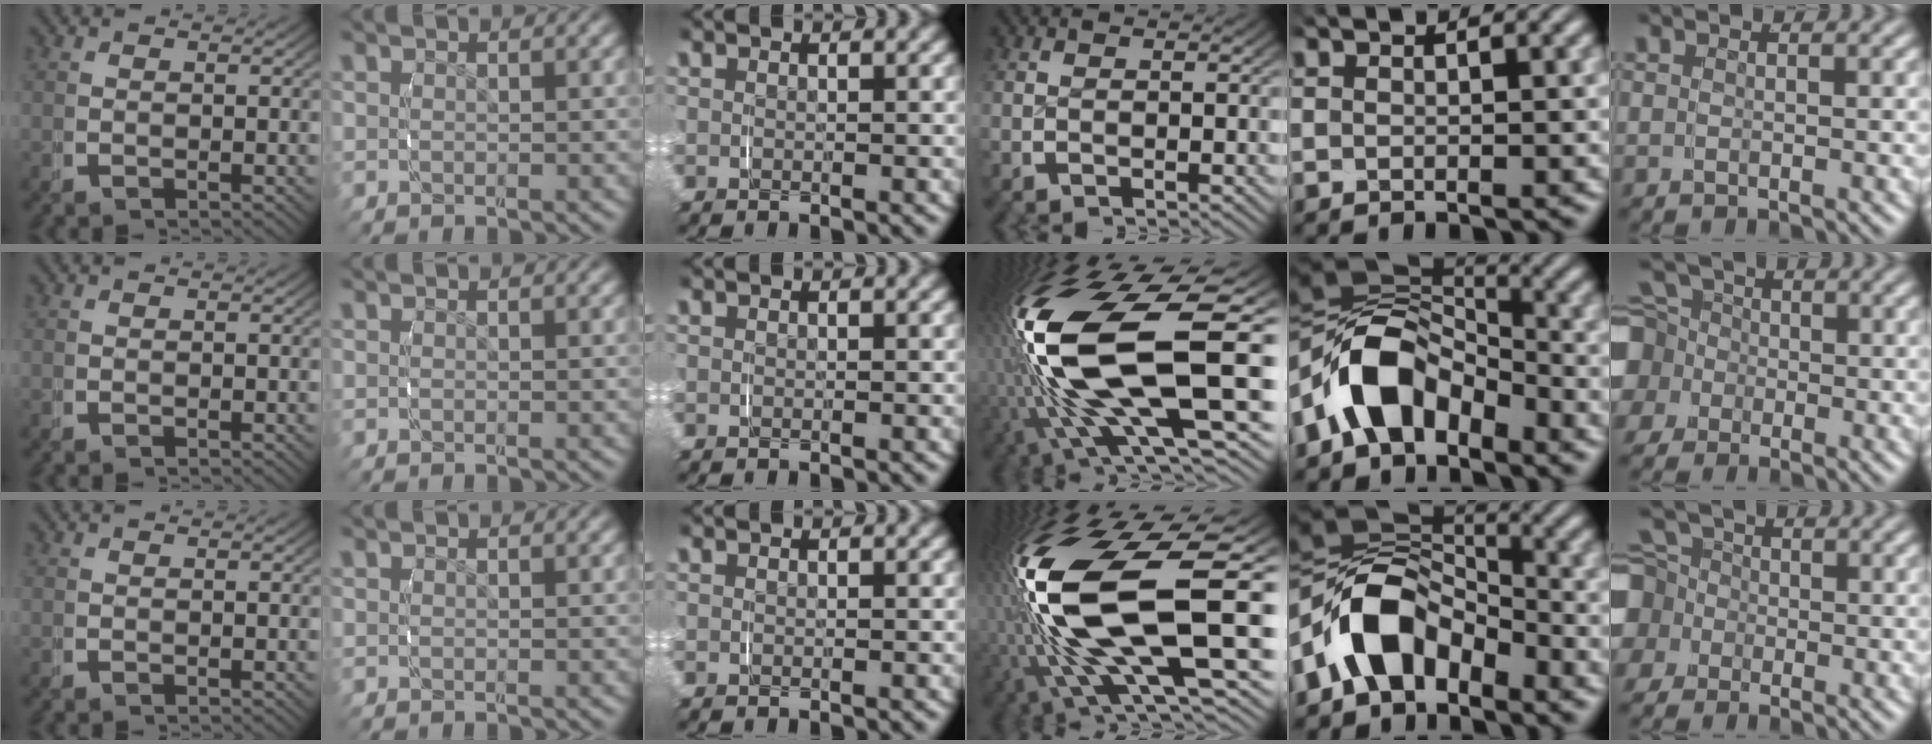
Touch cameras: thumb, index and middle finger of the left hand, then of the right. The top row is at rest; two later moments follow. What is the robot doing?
{"motion": "grasp_and_lifting", "object": "knife"}